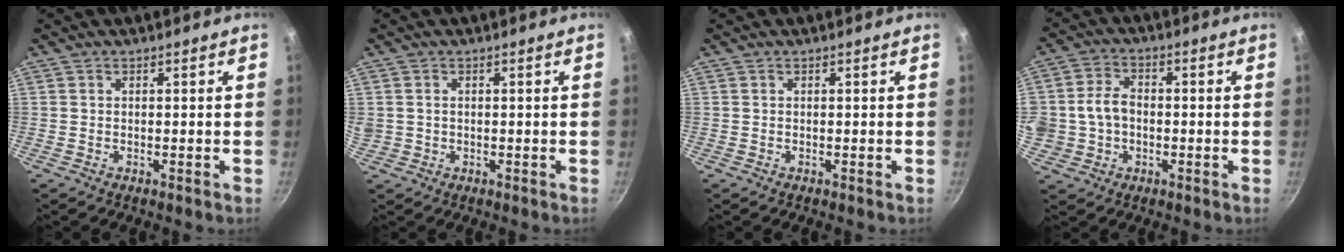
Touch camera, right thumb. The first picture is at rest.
{"total": 1.9, "force": [0.2, 1.8, 0.7], "torque": [-0.013, 0.005, 0.007]}
{"total": 0.0}
{"total": 7.8, "force": [-0.6, 6.5, 4.4], "torque": [-0.062, 0.023, -0.012]}